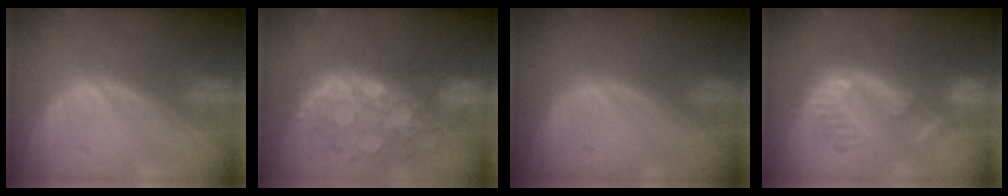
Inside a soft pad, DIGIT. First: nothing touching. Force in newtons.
{"total": 11.2, "press": 9.7, "slide": 5.5}
{"total": 0.0}
{"total": 8.7, "press": 8.2, "slide": 2.8}